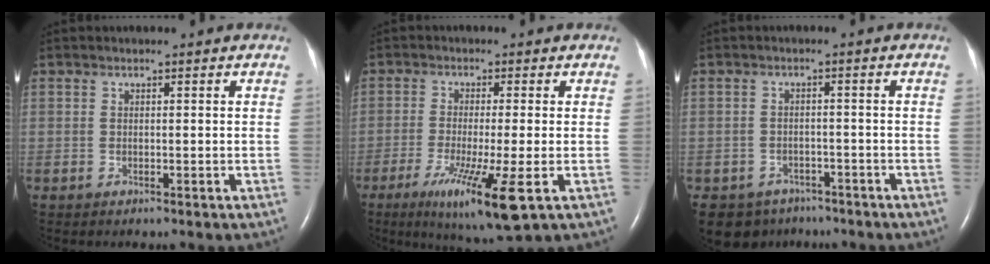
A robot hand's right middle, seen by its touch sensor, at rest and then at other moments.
{"total": 10.1, "force": [-4.3, 0.2, 9.1], "torque": [-0.168, -0.036, -0.069]}
{"total": 6.2, "force": [-4.7, 4.2, 0.2], "torque": [-0.004, 0.006, -0.065]}